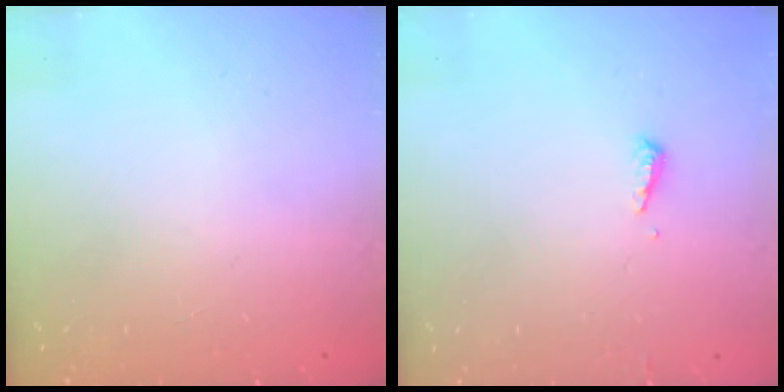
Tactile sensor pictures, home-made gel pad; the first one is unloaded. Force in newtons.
{"total": 5.1, "press": 5.1, "slide": 0.5}